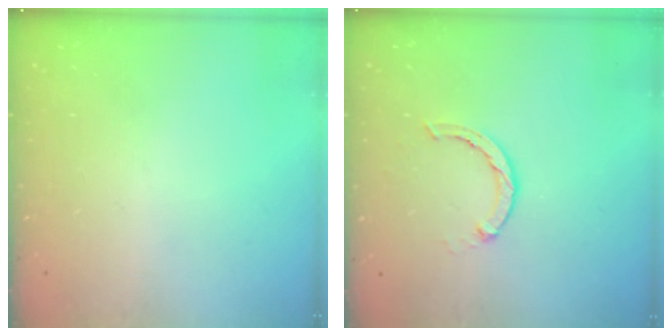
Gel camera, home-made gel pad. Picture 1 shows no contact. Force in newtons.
{"total": 2.3, "press": 2.3, "slide": 0.2}